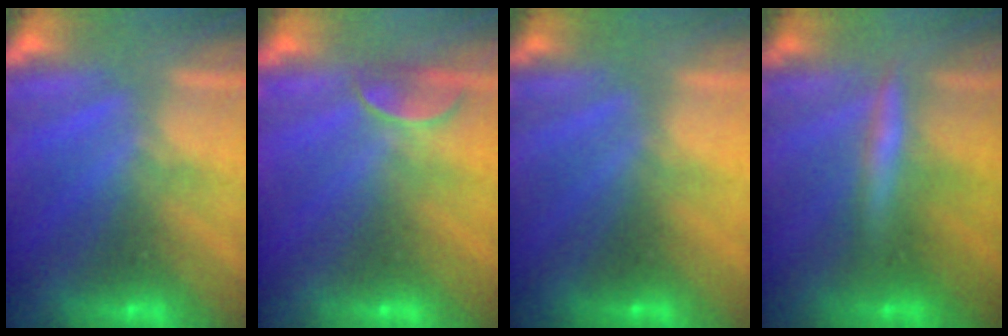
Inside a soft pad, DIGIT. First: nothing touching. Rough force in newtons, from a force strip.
{"total": 2.4}
{"total": 3.4}
{"total": 2.6}